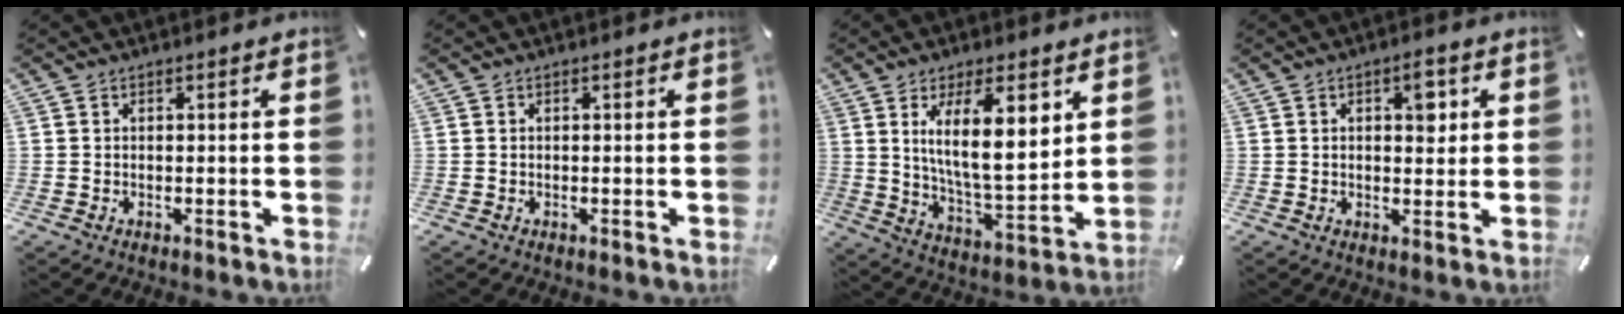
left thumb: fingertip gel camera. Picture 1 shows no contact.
{"total": 0.0}
{"total": 15.1, "force": [5.8, 5.6, 12.7], "torque": [-0.214, -0.022, 0.092]}
{"total": 5.5, "force": [1.5, 2.9, 4.4], "torque": [-0.043, -0.011, 0.015]}